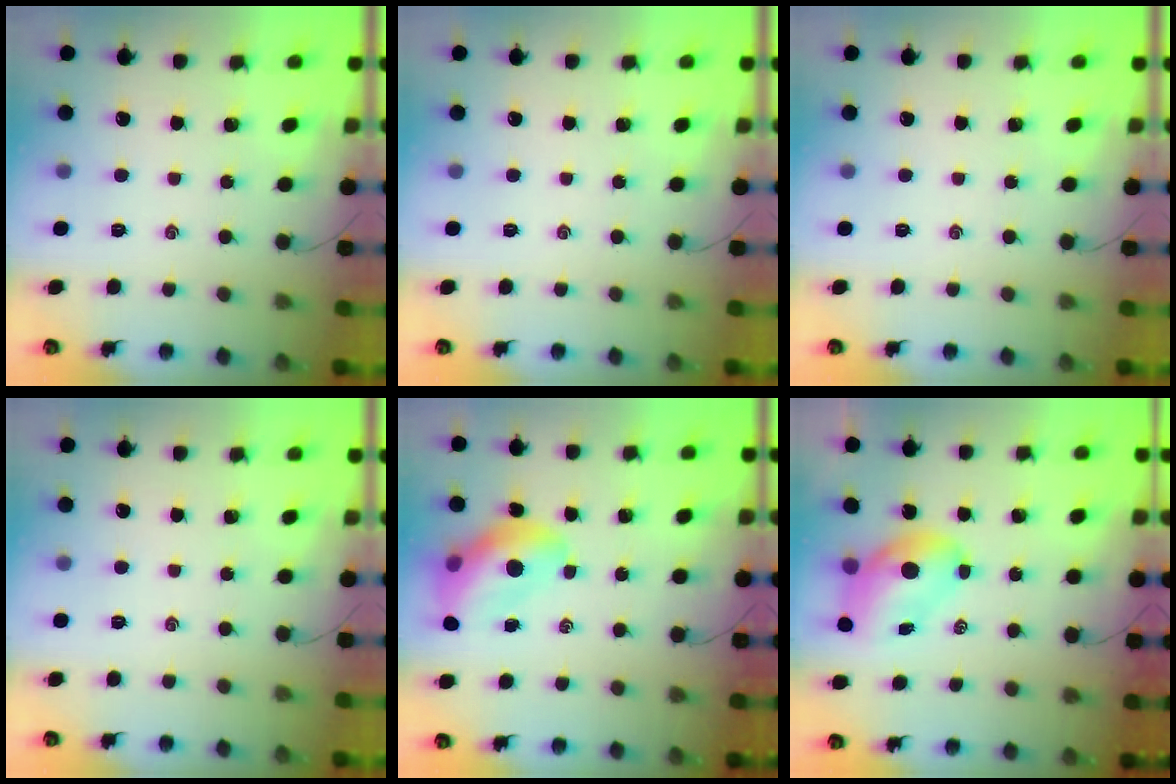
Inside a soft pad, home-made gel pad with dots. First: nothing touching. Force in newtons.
{"total": 0.0}
{"total": 0.0}
{"total": 0.0}
{"total": 12.3, "press": 11.8, "slide": 3.3}
{"total": 7.9, "press": 7.7, "slide": 1.7}